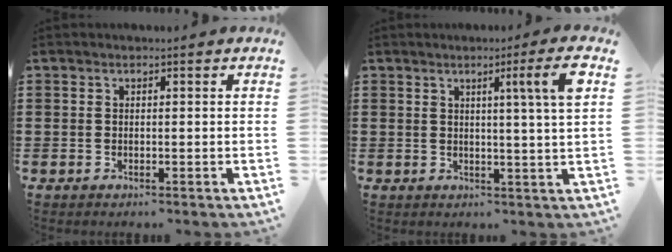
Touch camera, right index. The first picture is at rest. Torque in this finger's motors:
{"motor_torque": [0.96, 0.26, 0.33, 0.08]}